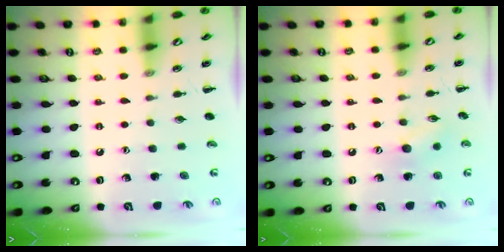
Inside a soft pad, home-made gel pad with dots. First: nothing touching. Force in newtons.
{"total": 7.5, "press": 7.4, "slide": 1.3}